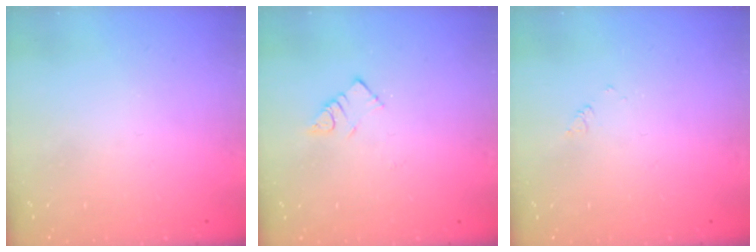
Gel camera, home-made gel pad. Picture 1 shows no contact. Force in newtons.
{"total": 3.7, "press": 3.7, "slide": 0.0}
{"total": 1.7, "press": 1.7, "slide": 0.3}